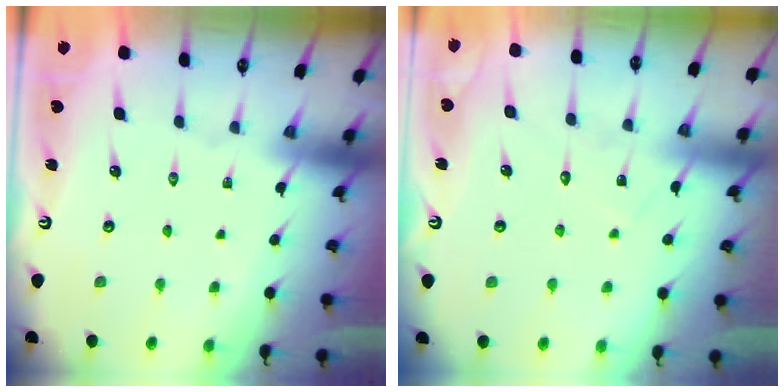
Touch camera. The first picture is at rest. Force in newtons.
{"total": 7.1, "press": 7.1, "slide": 0.4}